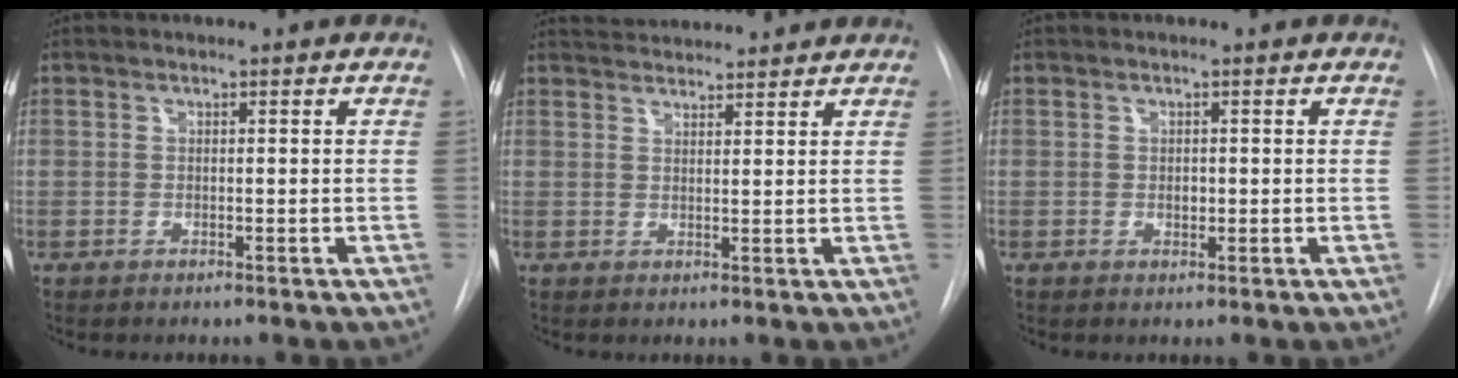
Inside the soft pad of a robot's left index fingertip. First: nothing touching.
{"total": 7.6, "force": [7.3, 0.7, 1.6], "torque": [-0.033, 0.030, 0.107]}
{"total": 0.8, "force": [0.0, 0.6, 0.6], "torque": [-0.008, -0.001, 0.000]}